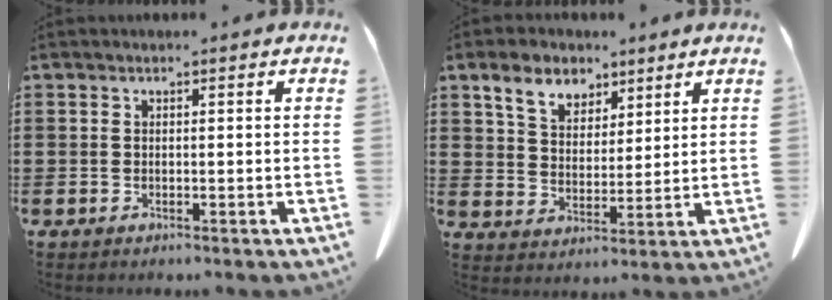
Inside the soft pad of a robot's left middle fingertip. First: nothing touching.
{"total": 6.9, "force": [4.9, 4.1, 2.7], "torque": [-0.069, 0.001, 0.089]}